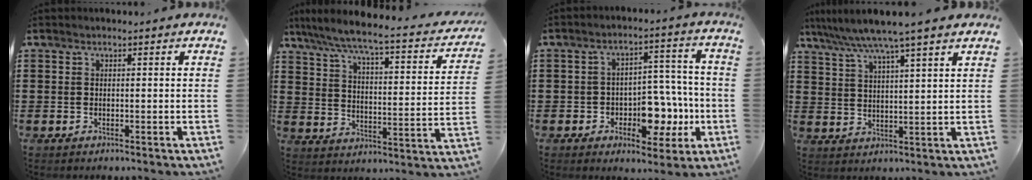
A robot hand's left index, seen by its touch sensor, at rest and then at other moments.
{"total": 5.9, "force": [5.0, -0.1, 3.2], "torque": [-0.087, -0.041, 0.077]}
{"total": 8.3, "force": [-2.6, 5.6, 5.5], "torque": [-0.073, 0.015, -0.047]}
{"total": 6.1, "force": [5.0, -0.7, 3.4], "torque": [-0.083, -0.025, 0.084]}